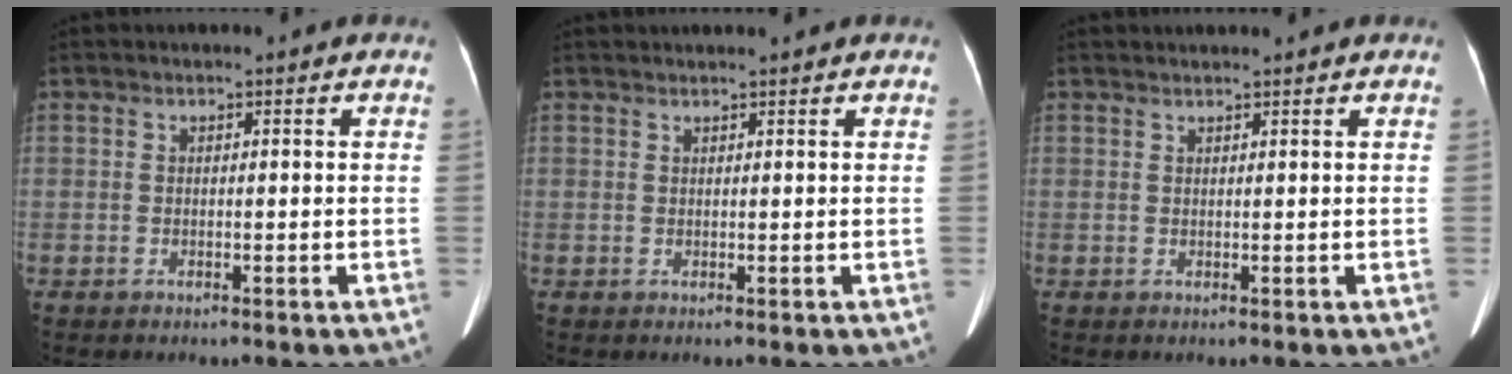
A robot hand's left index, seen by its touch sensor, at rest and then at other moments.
{"total": 0.9, "force": [0.8, -0.1, 0.4], "torque": [-0.005, 0.019, 0.016]}
{"total": 1.2, "force": [1.1, -0.1, 0.4], "torque": [-0.005, 0.020, 0.019]}